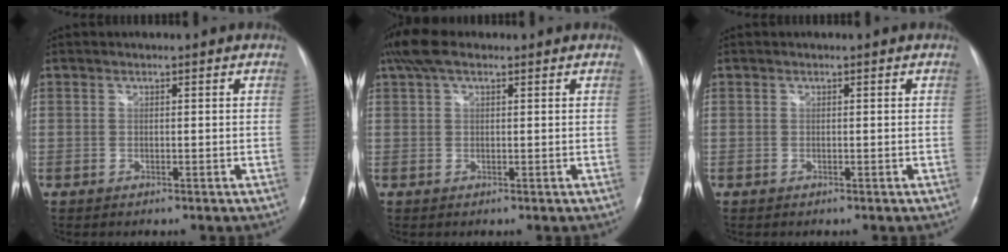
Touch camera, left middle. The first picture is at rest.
{"total": 5.0, "force": [3.3, 1.9, 3.2], "torque": [-0.077, 0.034, 0.065]}
{"total": 0.0}